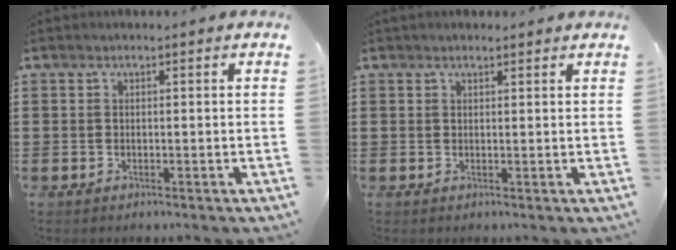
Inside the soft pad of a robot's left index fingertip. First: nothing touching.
{"total": 1.0, "force": [0.9, 0.2, 0.3], "torque": [-0.008, 0.001, 0.018]}